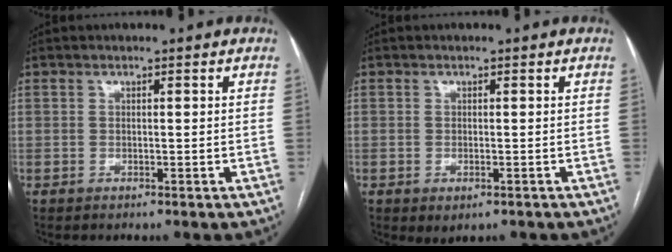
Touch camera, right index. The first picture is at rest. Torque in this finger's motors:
{"motor_torque": [0.81, -0.52, 0.15, 0.01]}